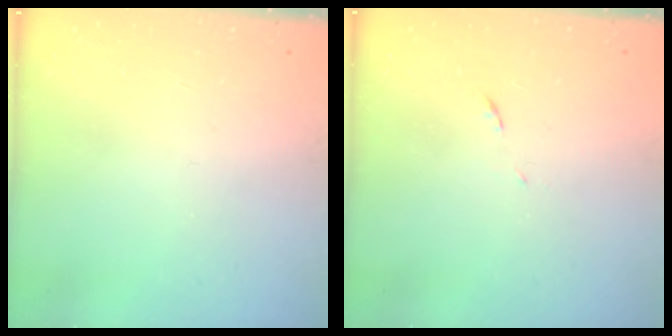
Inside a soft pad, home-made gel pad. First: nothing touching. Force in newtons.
{"total": 5.6, "press": 5.6, "slide": 0.4}